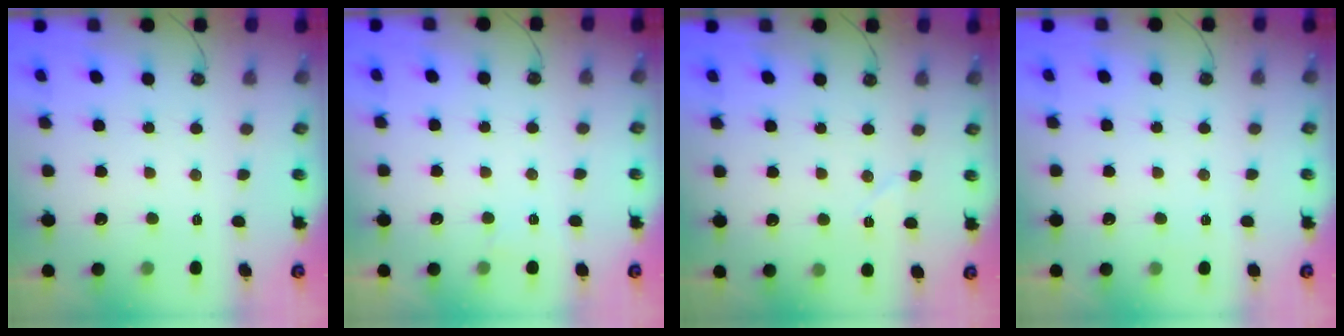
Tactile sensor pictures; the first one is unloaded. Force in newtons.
{"total": 3.2, "press": 2.5, "slide": 2.0}
{"total": 4.8, "press": 4.4, "slide": 2.1}
{"total": 2.5, "press": 2.4, "slide": 0.8}